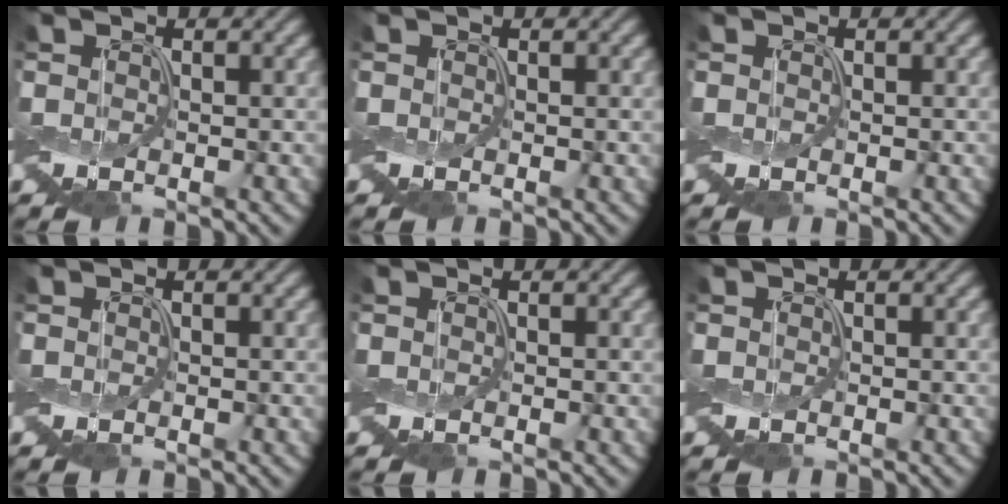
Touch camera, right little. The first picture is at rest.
{"total": 0.0}
{"total": 0.0}
{"total": 0.0}
{"total": 0.0}
{"total": 0.0}